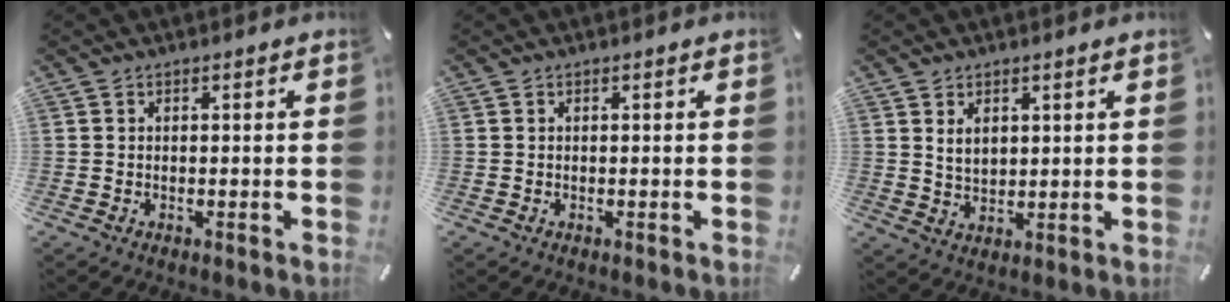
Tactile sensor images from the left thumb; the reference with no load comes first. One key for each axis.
{"total": 0.0}
{"total": 3.3, "fx": 1.9, "fy": 2.0, "fz": 1.9, "tx": -0.033, "ty": -0.001, "tz": 0.033}